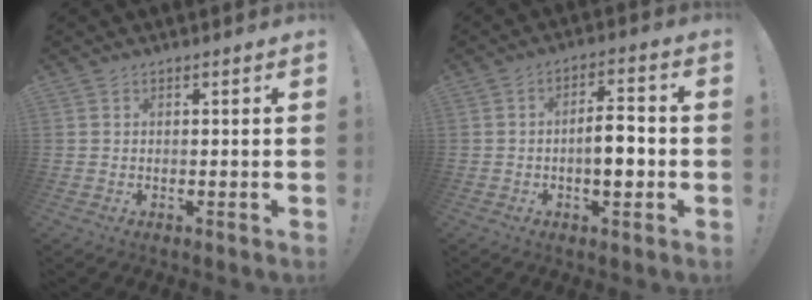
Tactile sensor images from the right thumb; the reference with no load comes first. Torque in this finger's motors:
{"motor_torque": [0.01, 0.26, 0.07, 0.17, 0.10]}